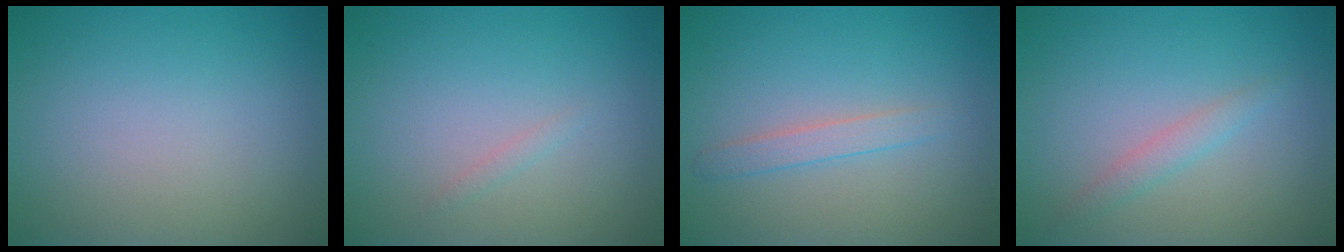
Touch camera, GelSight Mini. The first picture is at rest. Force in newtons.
{"total": 0.5, "press": 0.5, "slide": 0.0}
{"total": 1.6, "press": 1.6, "slide": 0.1}
{"total": 1.4, "press": 1.4, "slide": 0.1}